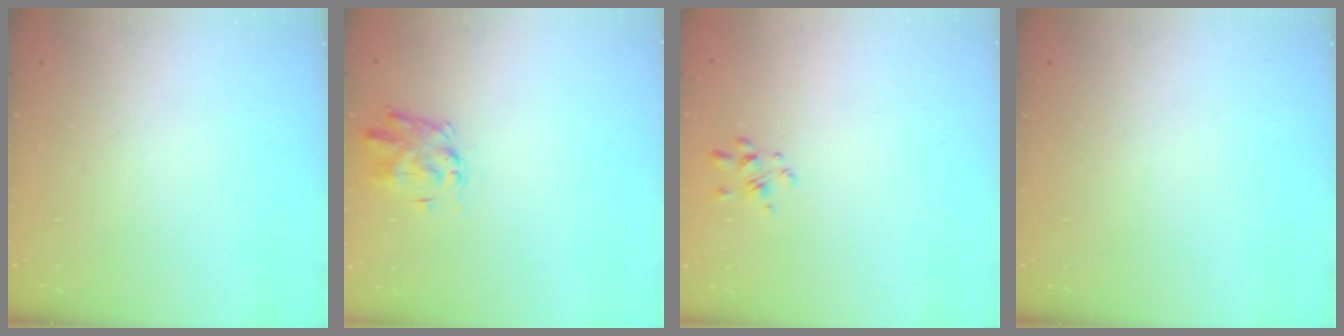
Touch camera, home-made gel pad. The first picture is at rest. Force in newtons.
{"total": 2.5, "press": 2.4, "slide": 0.7}
{"total": 2.3, "press": 2.1, "slide": 0.8}
{"total": 0.0}